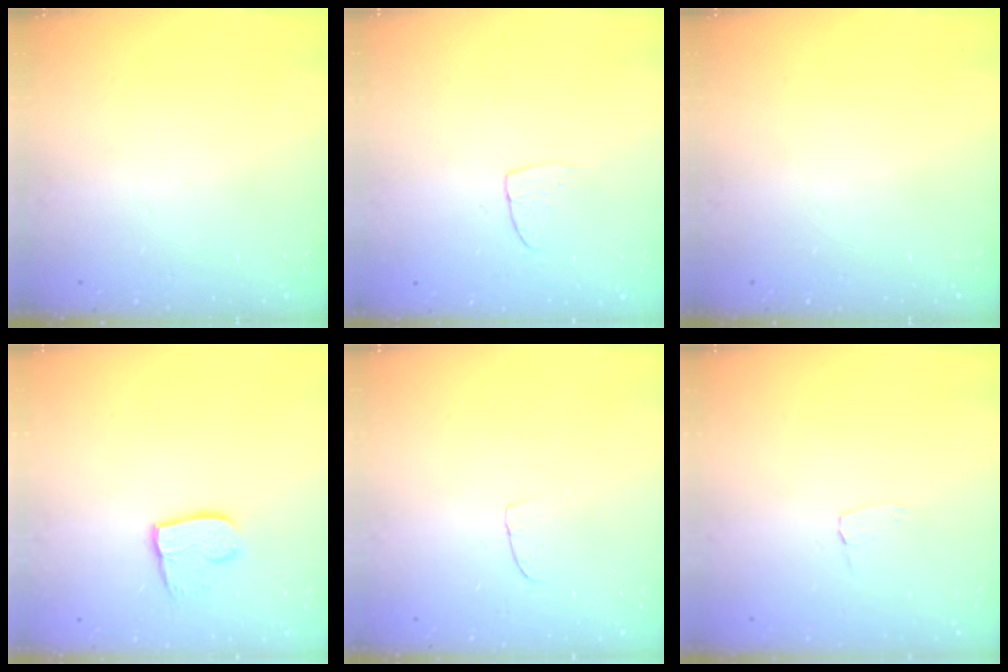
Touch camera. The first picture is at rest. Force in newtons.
{"total": 3.3, "press": 3.3, "slide": 0.2}
{"total": 0.0}
{"total": 9.5, "press": 9.4, "slide": 0.8}
{"total": 2.5, "press": 2.5, "slide": 0.1}
{"total": 2.6, "press": 2.6, "slide": 0.2}